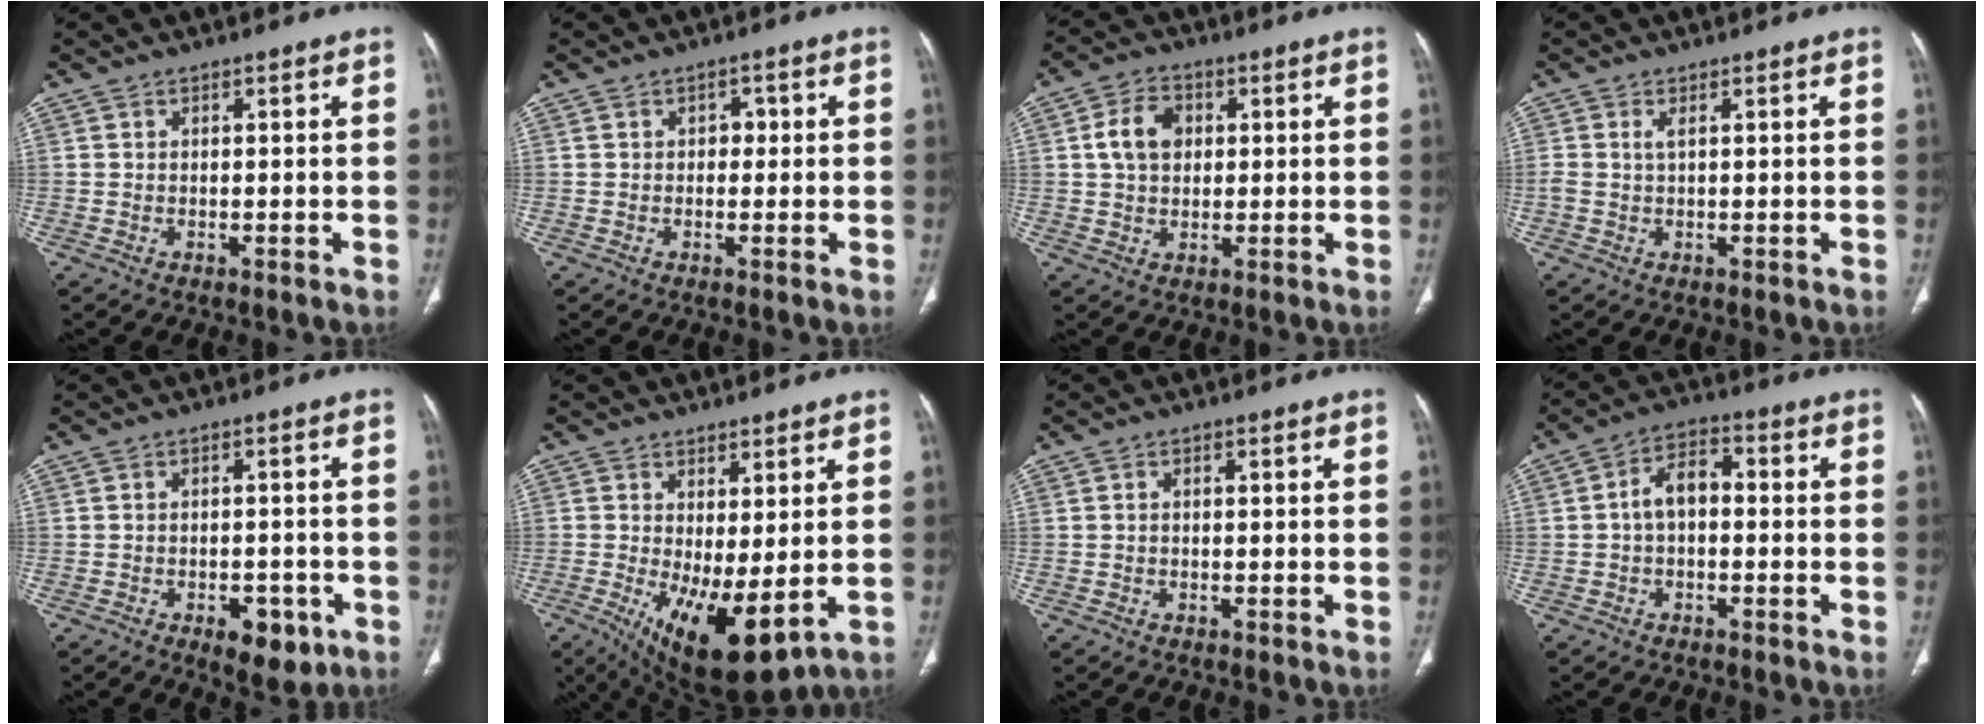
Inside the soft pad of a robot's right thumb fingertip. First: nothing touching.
{"total": 1.8, "force": [0.1, 1.4, 1.1], "torque": [-0.002, 0.005, -0.004]}
{"total": 7.3, "force": [1.4, 5.4, 4.7], "torque": [-0.074, 0.007, 0.021]}
{"total": 1.3, "force": [0.4, 0.5, 1.2], "torque": [-0.035, 0.006, 0.011]}
{"total": 7.2, "force": [-3.3, 3.9, 5.1], "torque": [-0.051, 0.010, -0.036]}
{"total": 12.6, "force": [-1.9, 4.8, 11.5], "torque": [-0.192, -0.024, -0.009]}
{"total": 0.8, "force": [-0.1, 0.5, 0.6], "torque": [-0.012, 0.003, -0.003]}
{"total": 6.5, "force": [-0.3, 4.0, 5.1], "torque": [-0.081, 0.027, -0.015]}